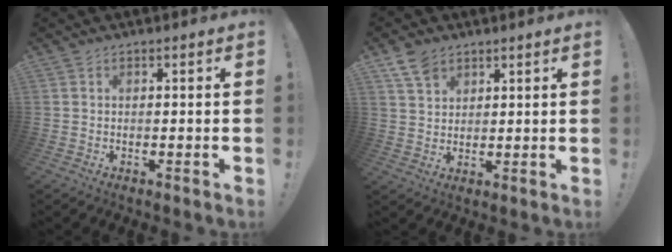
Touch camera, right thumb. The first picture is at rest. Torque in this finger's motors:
{"motor_torque": [0.00, 0.13, -0.27, -0.08, -0.56]}